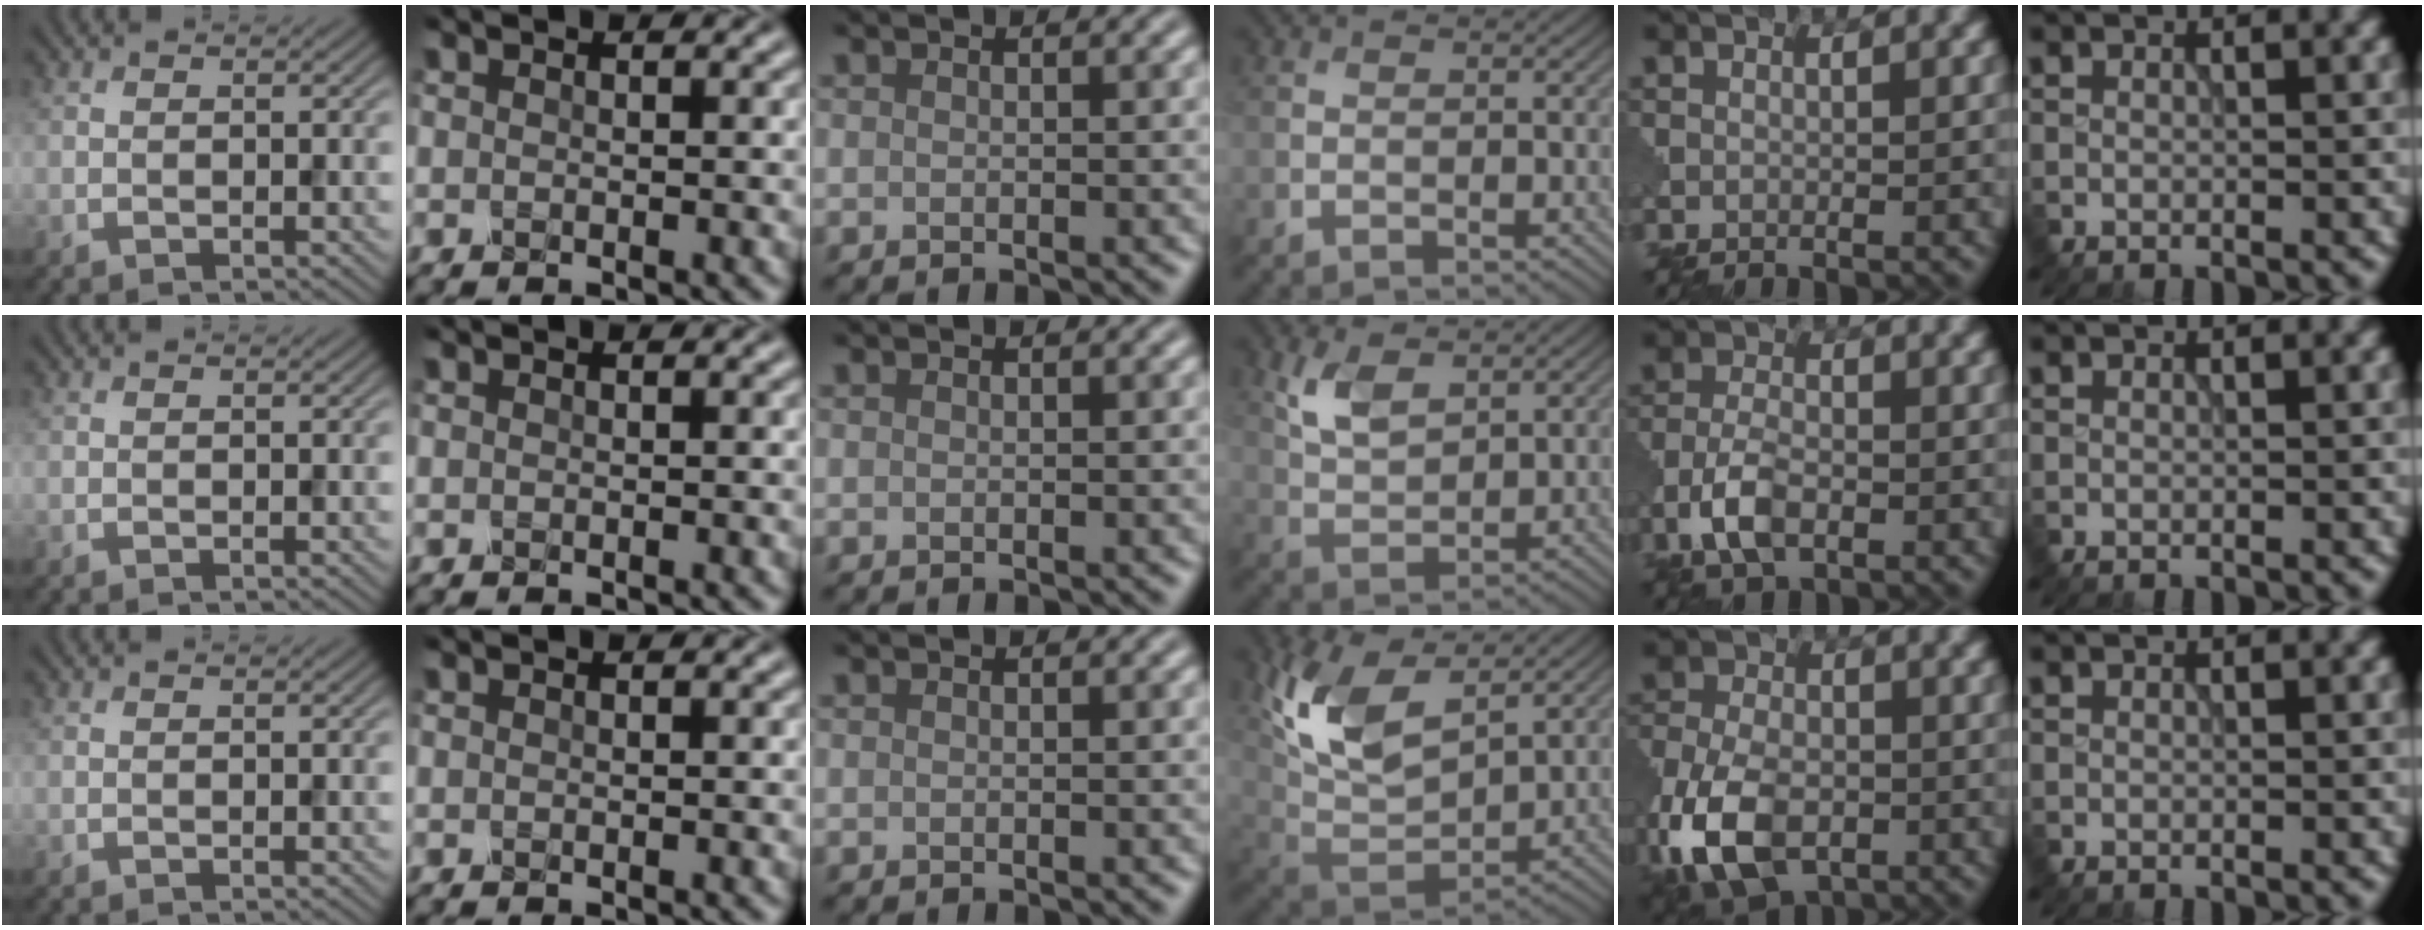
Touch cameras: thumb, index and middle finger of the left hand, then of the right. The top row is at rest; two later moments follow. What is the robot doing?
{"motion": "squeeze", "object": "clothespin"}